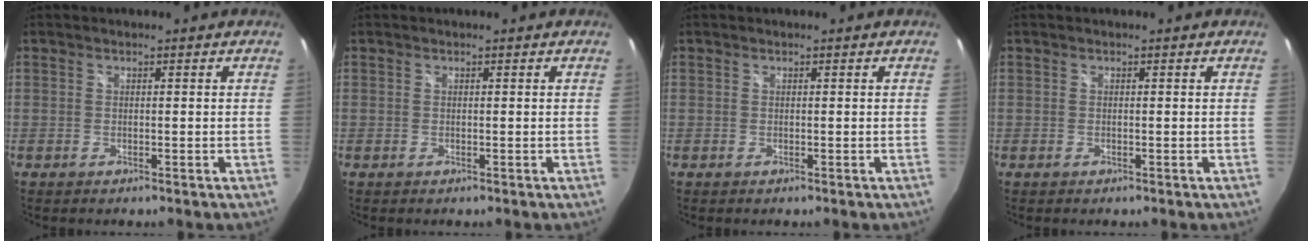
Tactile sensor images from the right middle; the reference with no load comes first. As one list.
[{"total": 0.0}, {"total": 0.0}, {"total": 0.0}]